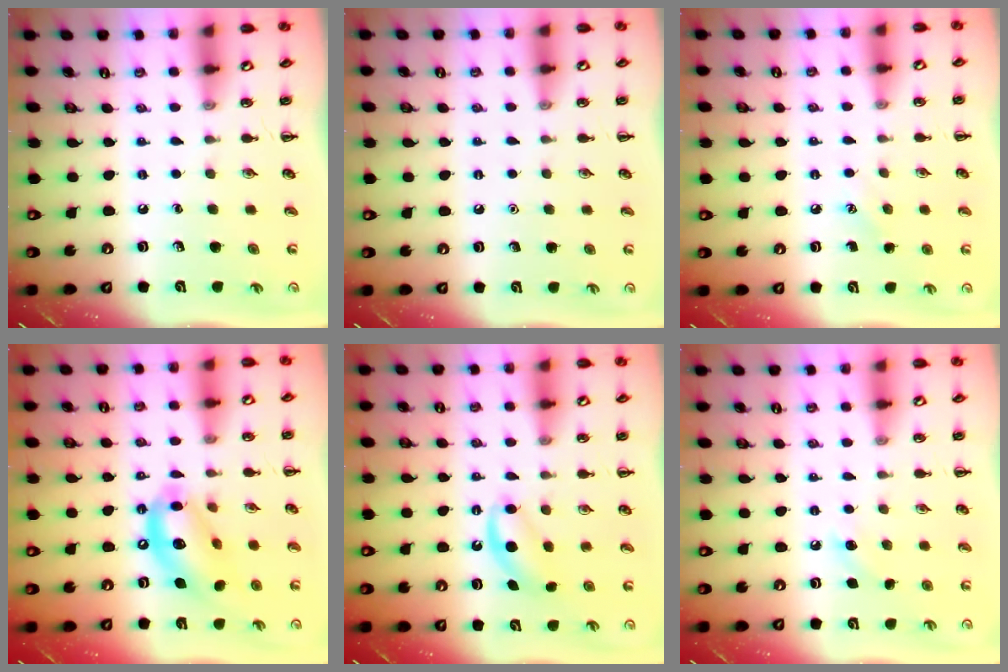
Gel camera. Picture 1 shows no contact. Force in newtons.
{"total": 1.6, "press": 1.6, "slide": 0.1}
{"total": 4.9, "press": 4.7, "slide": 1.3}
{"total": 15.1, "press": 14.5, "slide": 4.1}
{"total": 5.1, "press": 5.0, "slide": 1.1}
{"total": 4.0, "press": 3.9, "slide": 0.8}